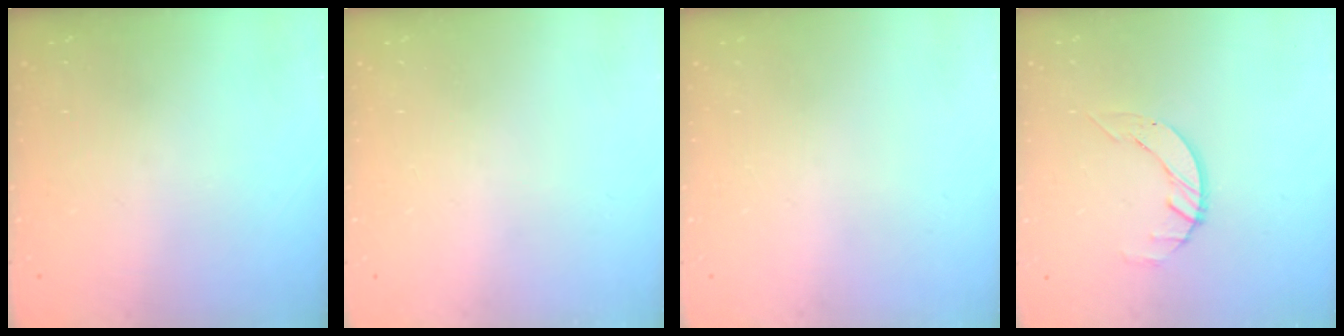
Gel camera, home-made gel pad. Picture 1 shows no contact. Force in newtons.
{"total": 0.0}
{"total": 0.0}
{"total": 2.7, "press": 2.7, "slide": 0.3}